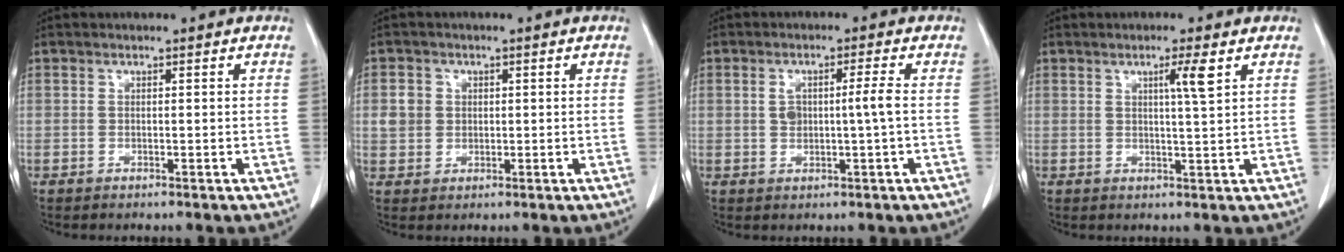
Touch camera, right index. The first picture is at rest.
{"total": 3.5, "force": [0.7, 3.3, 1.1], "torque": [-0.017, 0.010, 0.016]}
{"total": 4.0, "force": [0.2, 0.2, 4.0], "torque": [-0.076, 0.006, 0.008]}
{"total": 3.5, "force": [1.5, -0.5, 3.1], "torque": [-0.054, -0.004, 0.026]}